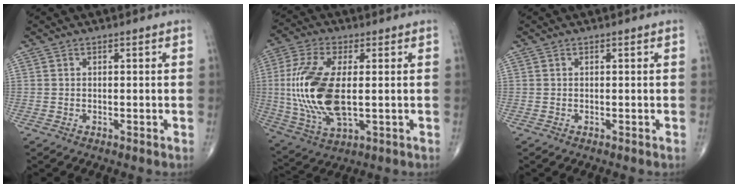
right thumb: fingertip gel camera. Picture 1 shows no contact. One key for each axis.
{"total": 17.3, "fx": 0.2, "fy": 7.7, "fz": 15.4, "tx": -0.342, "ty": -0.012, "tz": 0.009}
{"total": 0.0}